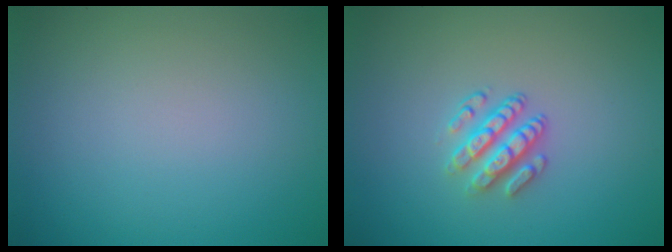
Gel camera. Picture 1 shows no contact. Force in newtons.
{"total": 2.9, "press": 2.4, "slide": 1.6}